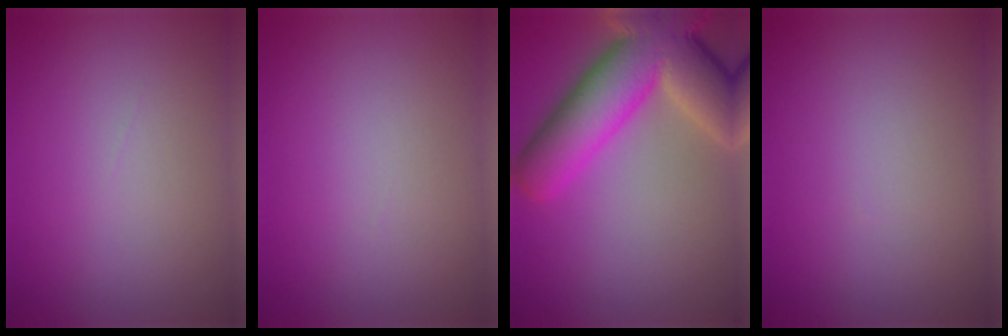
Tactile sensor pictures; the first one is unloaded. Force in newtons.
{"total": 0.0}
{"total": 12.0, "press": 12.0, "slide": 0.9}
{"total": 0.0}